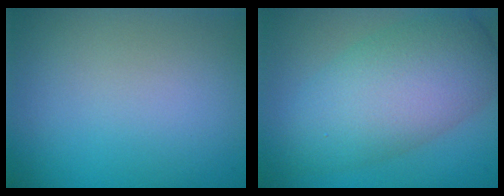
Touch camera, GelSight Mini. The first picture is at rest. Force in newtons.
{"total": 8.2, "press": 8.2, "slide": 0.3}